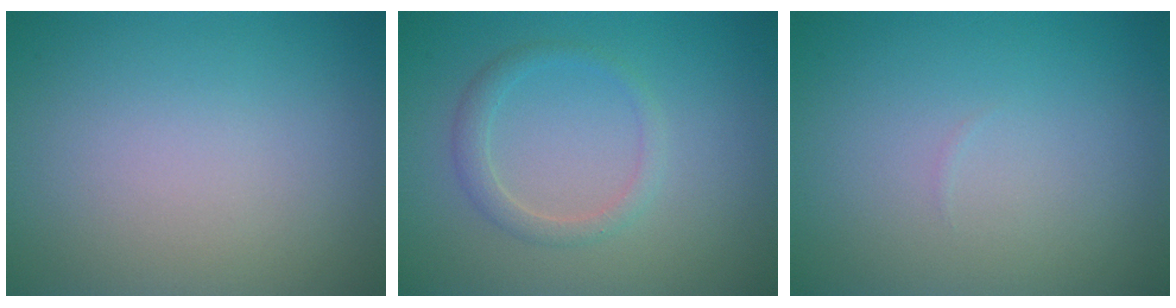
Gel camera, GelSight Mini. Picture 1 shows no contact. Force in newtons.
{"total": 1.7, "press": 1.7, "slide": 0.0}
{"total": 0.0}